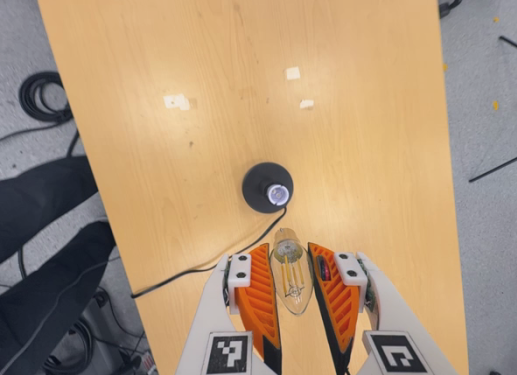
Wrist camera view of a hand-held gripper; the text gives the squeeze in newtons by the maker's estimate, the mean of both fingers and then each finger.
{"total": 9.7, "left": 9.4, "right": 9.9}